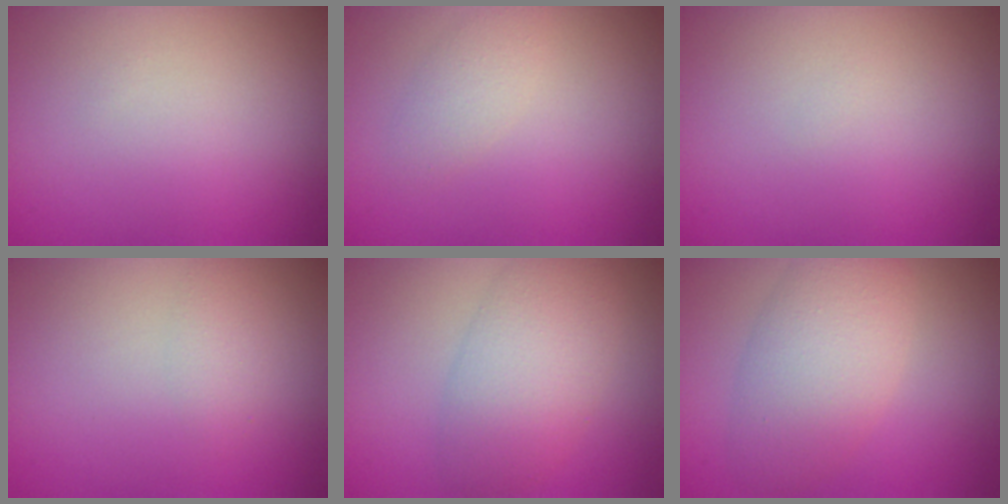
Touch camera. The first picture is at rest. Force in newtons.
{"total": 1.6, "press": 1.6, "slide": 0.2}
{"total": 0.0}
{"total": 1.3, "press": 1.3, "slide": 0.0}
{"total": 5.4, "press": 5.4, "slide": 0.2}
{"total": 5.5, "press": 5.5, "slide": 0.2}